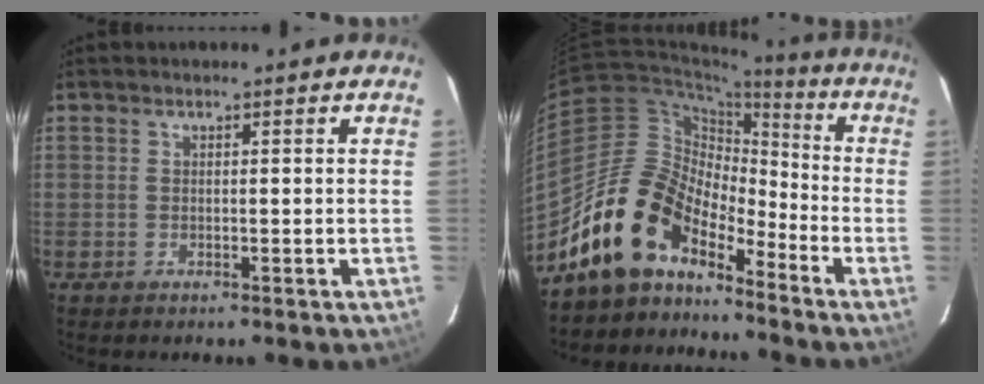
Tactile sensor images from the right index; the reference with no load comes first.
{"total": 14.1, "force": [-11.3, 6.6, 5.4], "torque": [-0.099, 0.026, -0.216]}